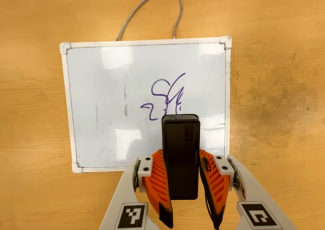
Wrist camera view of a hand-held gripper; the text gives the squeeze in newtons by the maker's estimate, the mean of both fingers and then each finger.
{"total": 7.6, "left": 6.0, "right": 9.2}